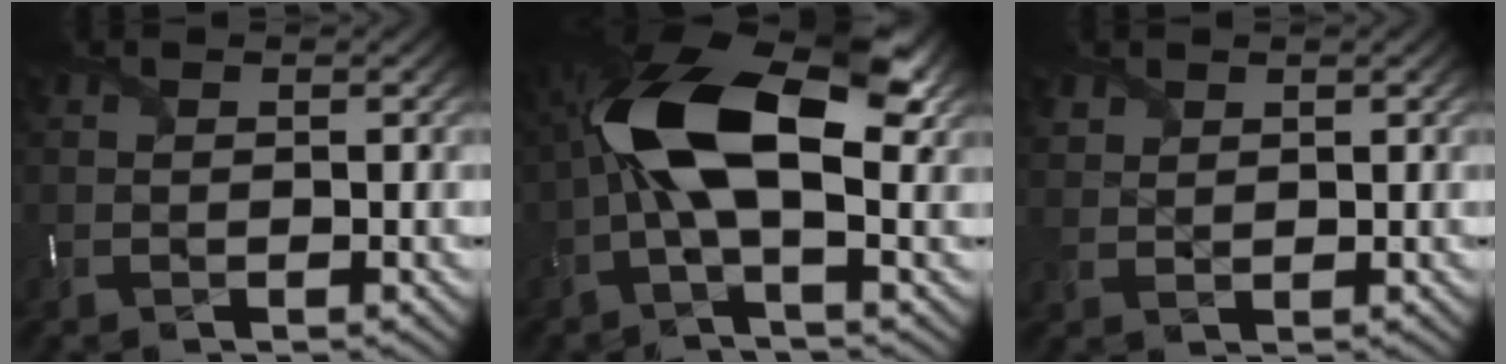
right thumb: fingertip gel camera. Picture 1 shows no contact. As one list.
[{"total": 14.5, "force": [1.2, 6.6, 12.9], "torque": [-0.253, 0.017, 0.009]}, {"total": 1.7, "force": [1.4, 0.9, -0.3], "torque": [0.001, 0.001, 0.031]}]